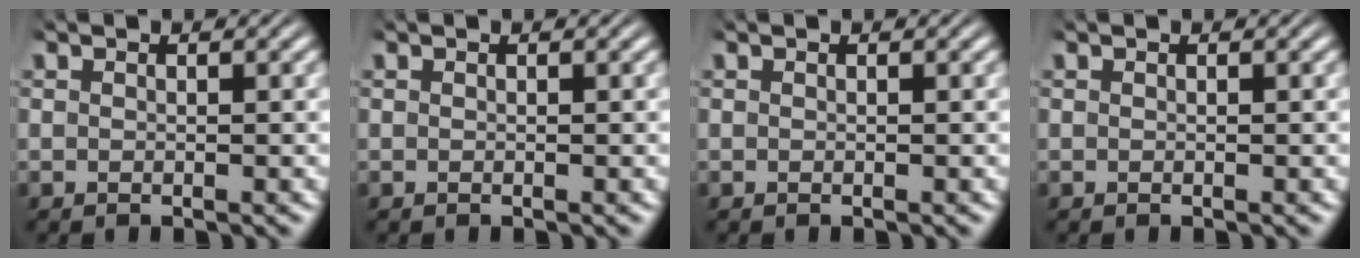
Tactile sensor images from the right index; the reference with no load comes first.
{"total": 0.0}
{"total": 0.0}
{"total": 0.0}